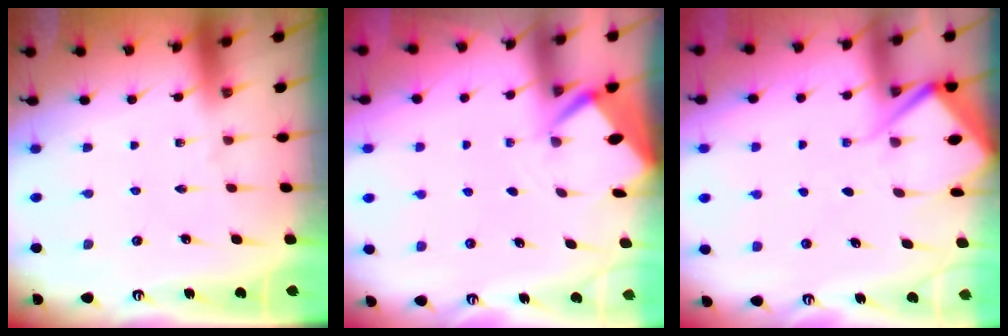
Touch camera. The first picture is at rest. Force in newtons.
{"total": 2.6, "press": 2.6, "slide": 0.3}
{"total": 5.8, "press": 5.8, "slide": 0.6}